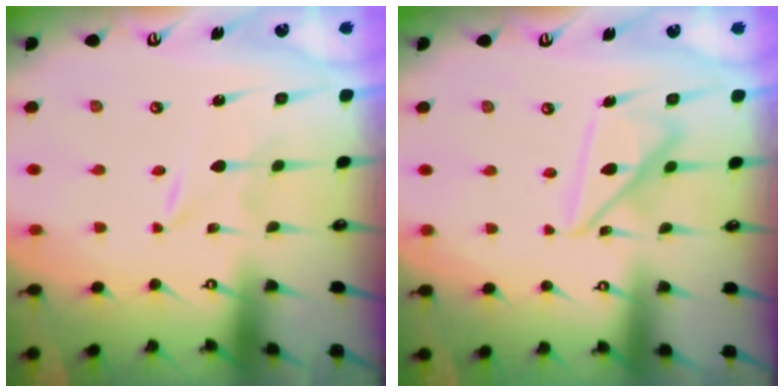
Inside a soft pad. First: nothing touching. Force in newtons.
{"total": 14.3, "press": 14.2, "slide": 1.4}